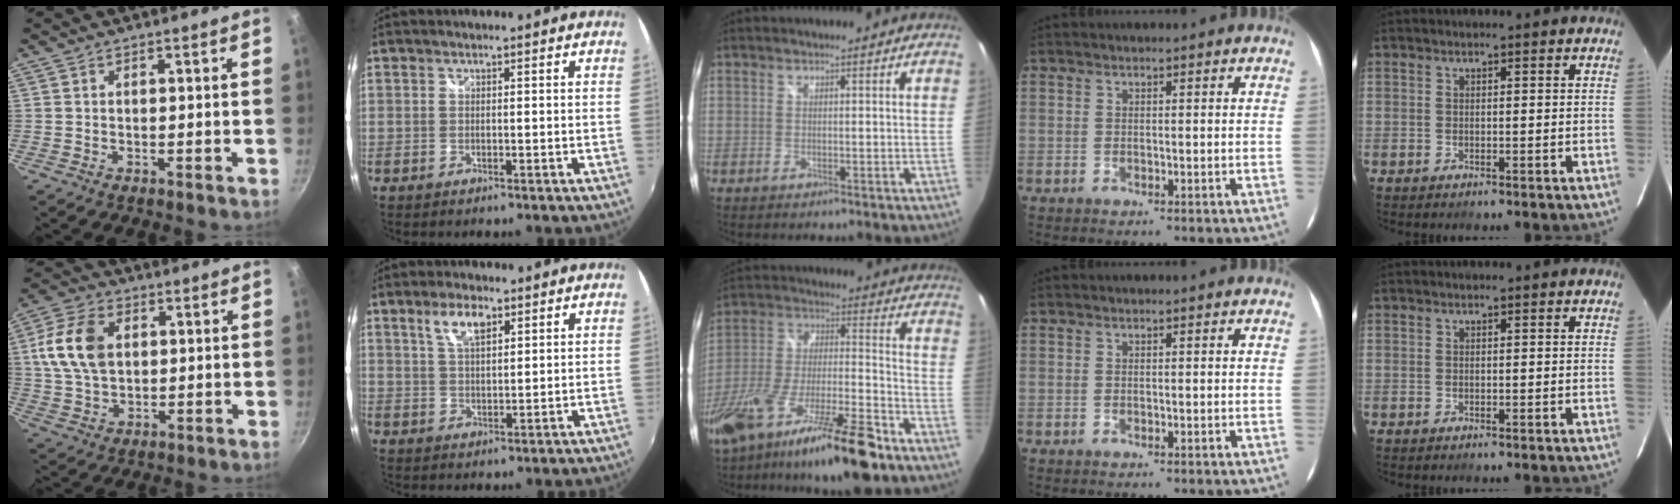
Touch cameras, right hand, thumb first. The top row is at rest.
{"thumb": {"total": 12.2, "force": [2.4, 8.3, 8.7], "torque": [-0.154, 0.005, 0.042]}, "index": {"total": 5.4, "force": [2.9, 2.2, 3.9], "torque": [-0.072, 0.008, 0.055]}, "middle": {"total": 23.3, "force": [-15.3, 4.6, 17.0], "torque": [-0.319, -0.047, -0.266]}}